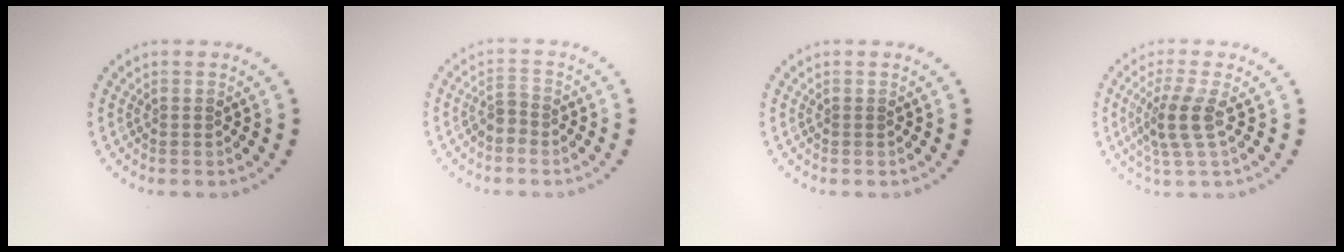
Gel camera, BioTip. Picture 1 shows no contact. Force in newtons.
{"total": 1.6, "press": 1.2, "slide": 1.1}
{"total": 0.0}
{"total": 3.2, "press": 2.5, "slide": 2.0}